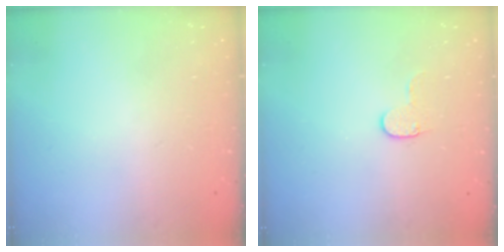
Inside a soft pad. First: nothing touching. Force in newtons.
{"total": 5.5, "press": 5.5, "slide": 0.5}